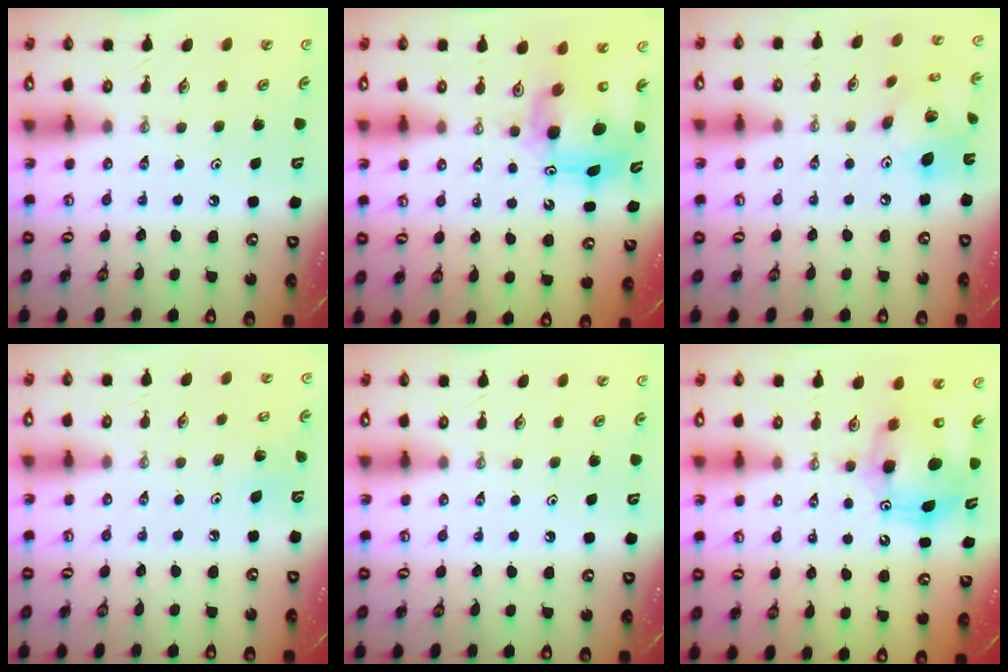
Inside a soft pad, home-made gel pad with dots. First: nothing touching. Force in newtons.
{"total": 9.3, "press": 9.2, "slide": 1.0}
{"total": 12.5, "press": 12.5, "slide": 0.5}
{"total": 4.6, "press": 4.6, "slide": 0.3}
{"total": 0.0}
{"total": 10.4, "press": 10.2, "slide": 2.2}